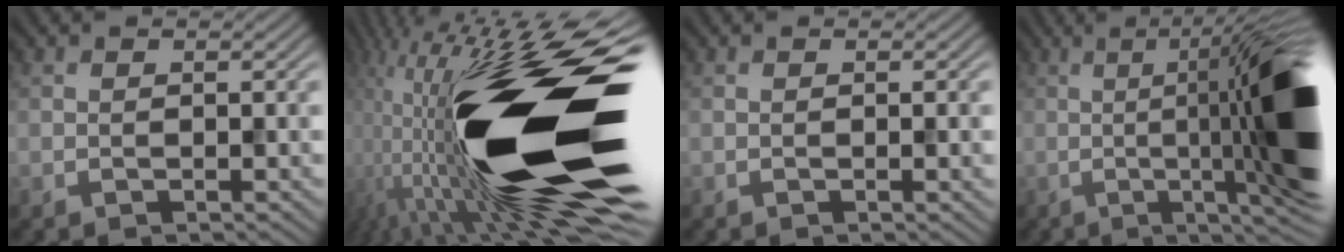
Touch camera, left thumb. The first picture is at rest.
{"total": 24.0, "force": [-3.6, 8.9, 22.0], "torque": [-0.421, -0.029, -0.079]}
{"total": 1.3, "force": [-0.1, 0.2, 1.3], "torque": [-0.018, -0.003, -0.001]}
{"total": 17.1, "force": [-0.7, 3.7, 16.7], "torque": [-0.200, 0.000, -0.008]}